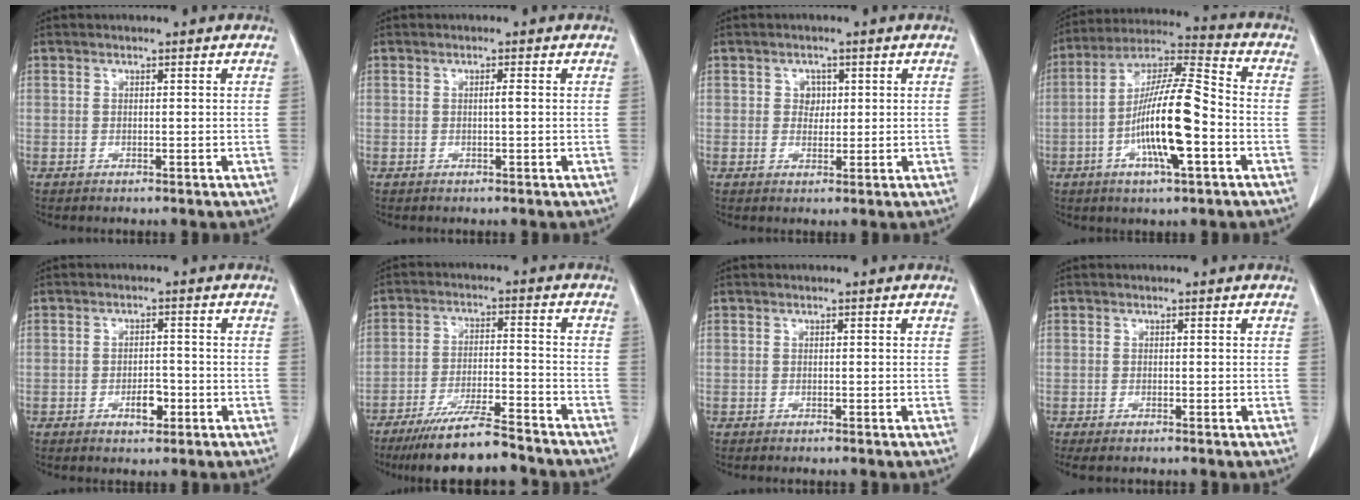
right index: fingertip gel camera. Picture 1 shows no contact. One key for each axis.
{"total": 0.8, "fx": 0.0, "fy": -0.2, "fz": 0.7, "tx": -0.012, "ty": 0.000, "tz": -0.002}
{"total": 2.0, "fx": 0.5, "fy": 1.7, "fz": 0.9, "tx": -0.010, "ty": 0.000, "tz": 0.006}
{"total": 15.2, "fx": -3.9, "fy": 2.0, "fz": 14.6, "tx": -0.271, "ty": 0.003, "tz": -0.072}
{"total": 3.4, "fx": -1.4, "fy": 1.5, "fz": 2.7, "tx": -0.037, "ty": 0.005, "tz": -0.016}
{"total": 12.1, "fx": -10.4, "fy": 0.6, "fz": 6.2, "tx": -0.100, "ty": -0.021, "tz": -0.170}
{"total": 0.0}
{"total": 1.6, "fx": -1.4, "fy": 0.1, "fz": 0.7, "tx": -0.012, "ty": -0.005, "tz": -0.022}